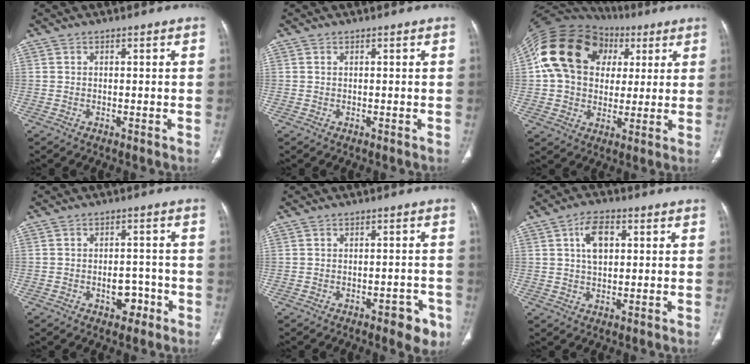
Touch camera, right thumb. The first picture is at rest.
{"total": 0.0}
{"total": 21.7, "force": [6.2, 16.9, 12.0], "torque": [-0.207, 0.033, 0.112]}
{"total": 4.7, "force": [-2.0, 3.2, 2.7], "torque": [-0.014, 0.024, -0.025]}
{"total": 5.4, "force": [-2.9, 2.5, 3.8], "torque": [-0.026, 0.013, -0.032]}
{"total": 6.5, "force": [1.8, 3.8, 4.9], "torque": [-0.074, 0.005, 0.028]}